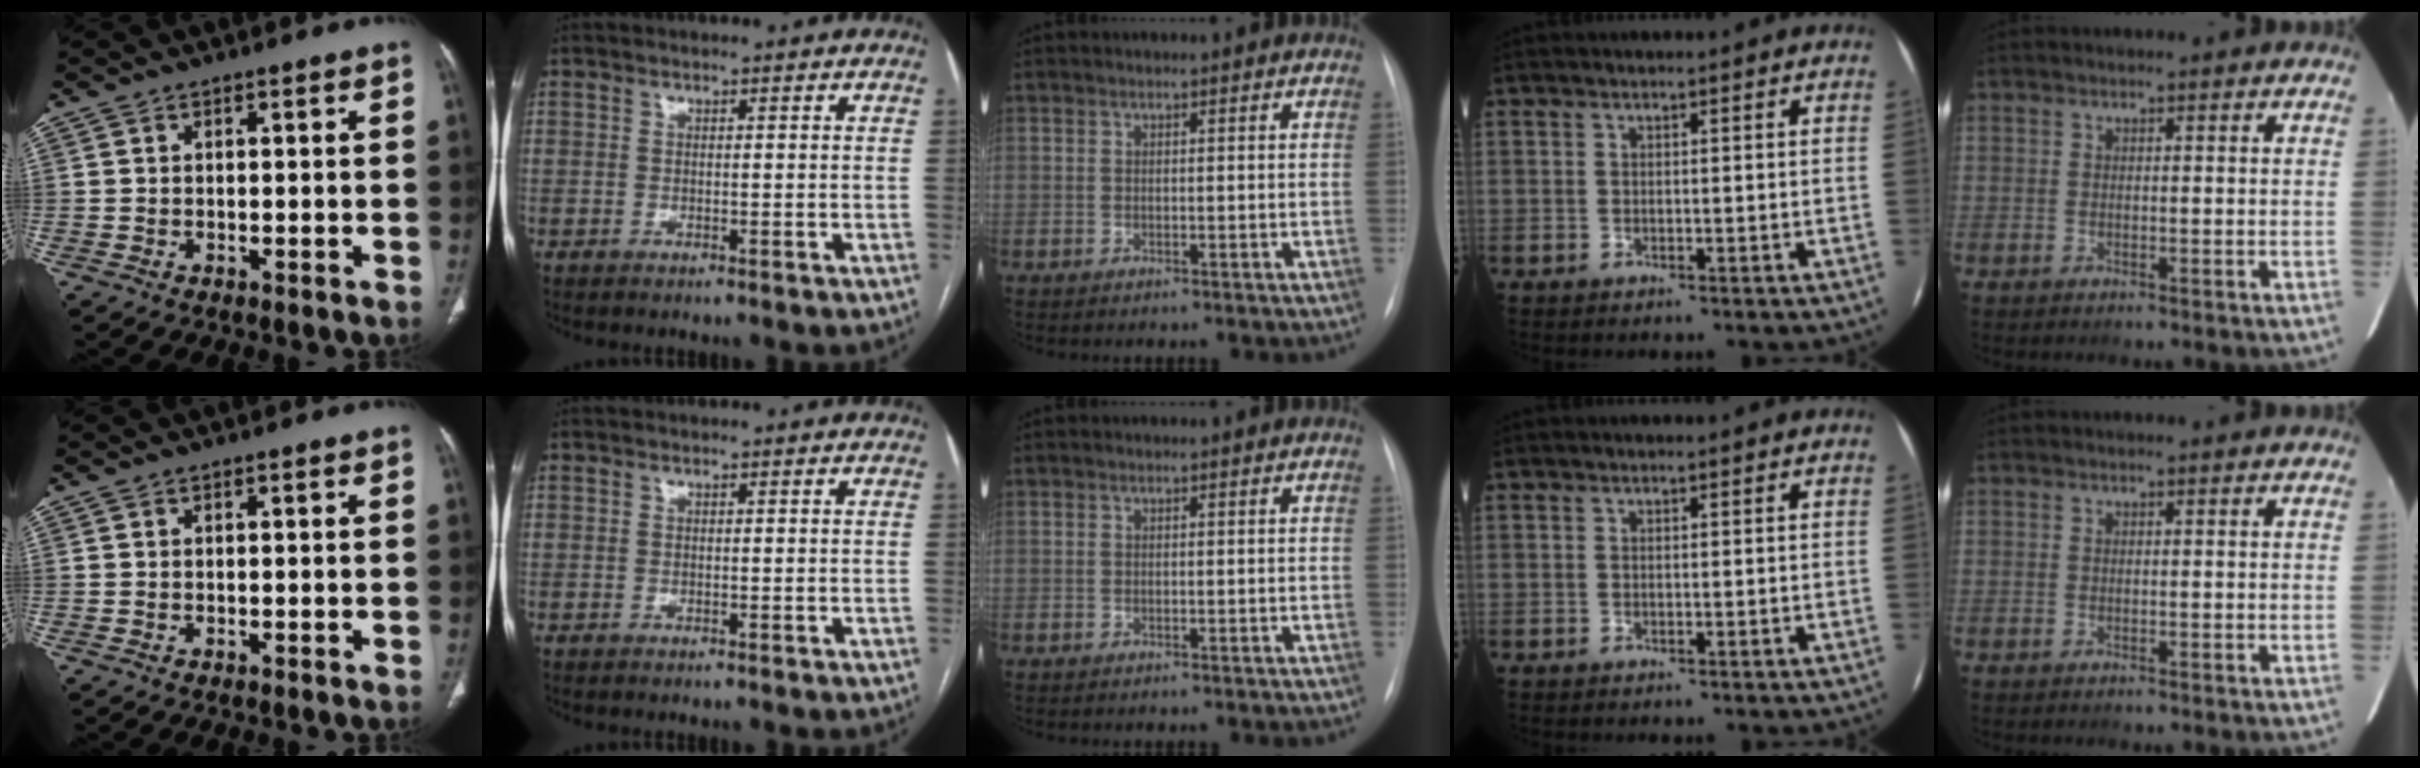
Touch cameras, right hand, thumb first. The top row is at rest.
{}